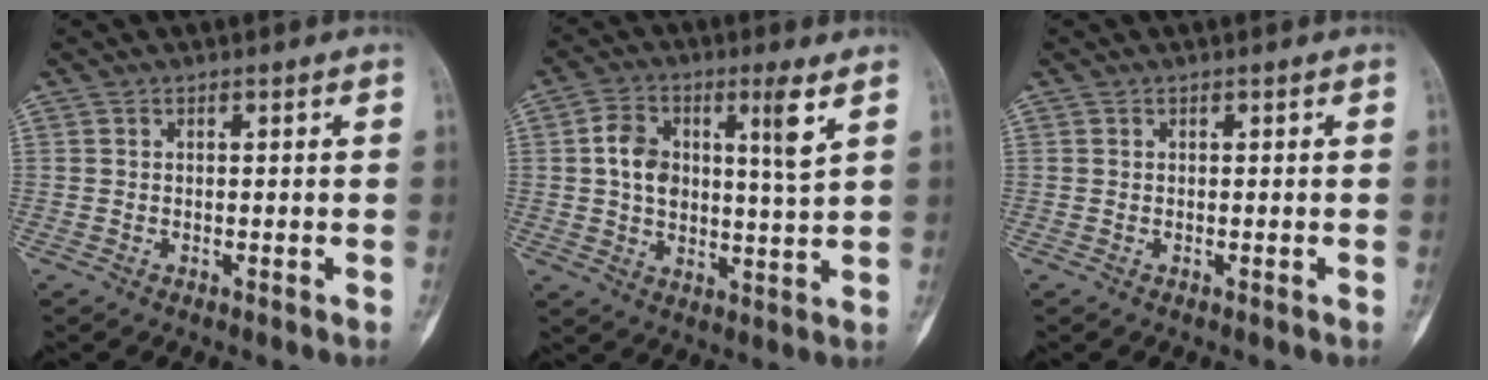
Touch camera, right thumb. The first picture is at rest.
{"total": 11.0, "force": [3.6, 4.0, 9.6], "torque": [-0.162, -0.001, 0.061]}
{"total": 0.0}